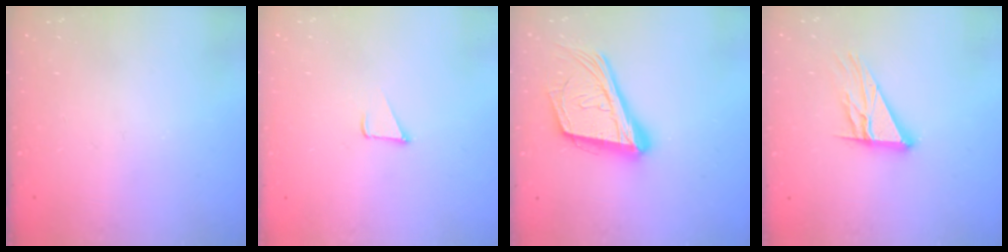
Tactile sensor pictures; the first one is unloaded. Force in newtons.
{"total": 2.4, "press": 2.4, "slide": 0.2}
{"total": 23.2, "press": 22.7, "slide": 5.0}
{"total": 11.7, "press": 11.7, "slide": 0.9}